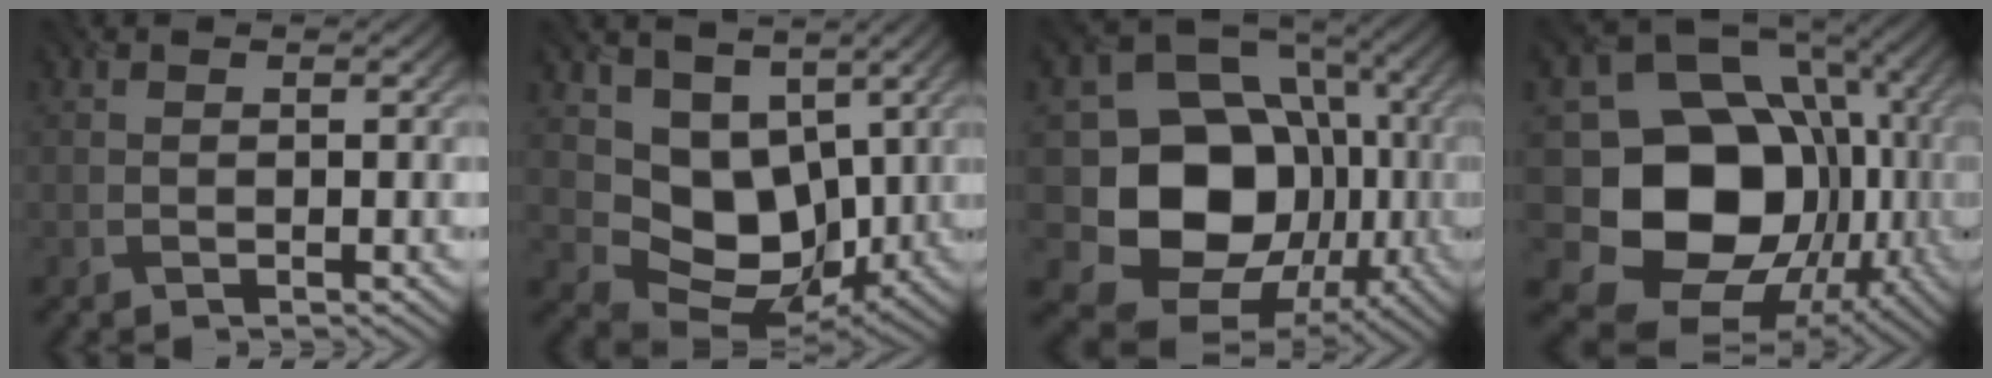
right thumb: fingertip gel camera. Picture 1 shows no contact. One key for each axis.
{"total": 9.3, "fx": 2.1, "fy": 7.1, "fz": 5.6, "tx": -0.116, "ty": -0.029, "tz": 0.039}
{"total": 18.1, "fx": -2.5, "fy": 15.0, "fz": 9.9, "tx": -0.187, "ty": -0.049, "tz": -0.032}
{"total": 19.9, "fx": -2.0, "fy": 16.7, "fz": 10.7, "tx": -0.216, "ty": -0.053, "tz": -0.015}